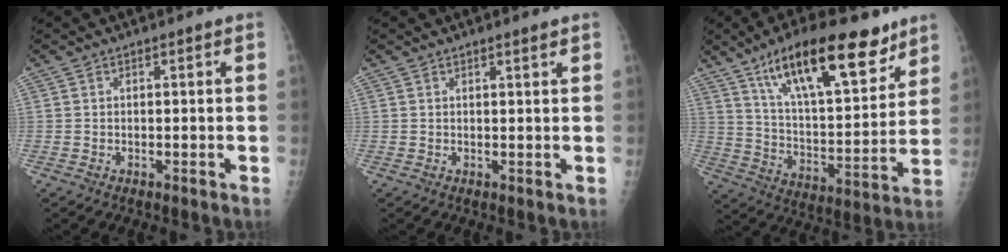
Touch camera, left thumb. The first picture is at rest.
{"total": 1.2, "force": [0.9, 0.0, 0.7], "torque": [-0.009, -0.006, 0.014]}
{"total": 23.0, "force": [14.3, 8.0, 16.1], "torque": [-0.229, -0.053, 0.243]}